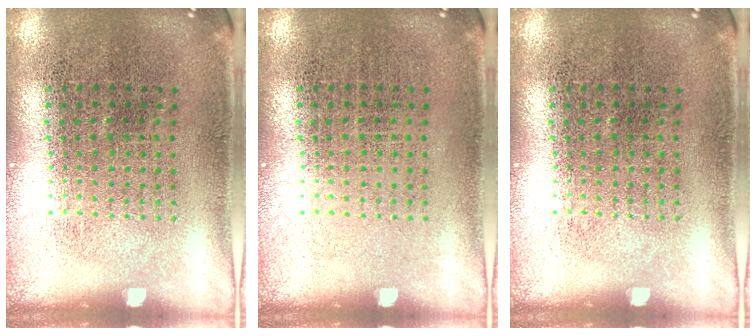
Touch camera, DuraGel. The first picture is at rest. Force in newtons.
{"total": 0.0}
{"total": 0.0}